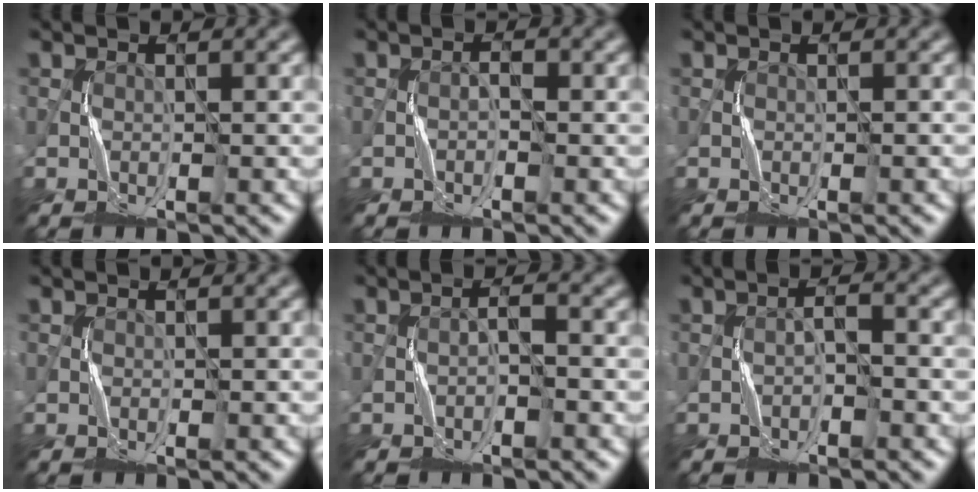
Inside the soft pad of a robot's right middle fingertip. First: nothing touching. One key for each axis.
{"total": 0.8, "fx": -0.3, "fy": 0.4, "fz": 0.6, "tx": -0.004, "ty": 0.001, "tz": -0.006}
{"total": 0.0}
{"total": 0.0}
{"total": 1.1, "fx": -0.6, "fy": 0.2, "fz": 0.9, "tx": -0.017, "ty": 0.005, "tz": -0.012}
{"total": 1.2, "fx": -0.7, "fy": 0.4, "fz": 1.0, "tx": -0.016, "ty": 0.006, "tz": -0.014}